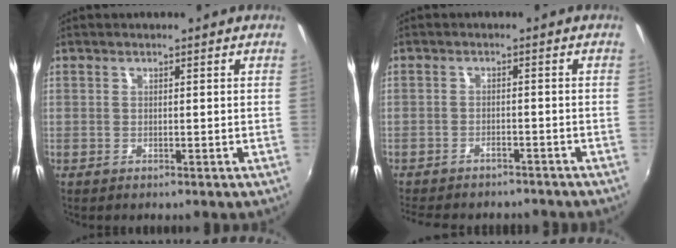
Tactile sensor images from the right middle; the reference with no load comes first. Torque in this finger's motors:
{"motor_torque": [1.08, -1.06, 0.09, 0.06]}